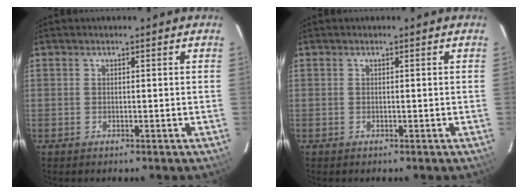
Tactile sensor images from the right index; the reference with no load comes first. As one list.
[{"total": 0.0}]